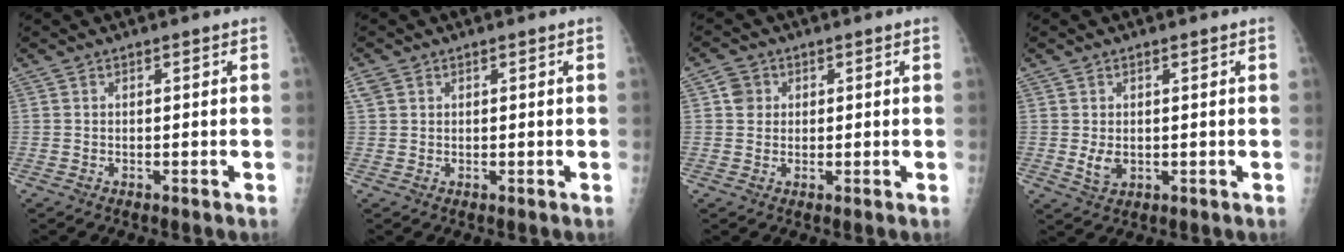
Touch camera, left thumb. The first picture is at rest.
{"total": 2.1, "force": [1.0, 1.6, 0.8], "torque": [-0.014, 0.008, 0.022]}
{"total": 3.1, "force": [0.8, 2.8, 0.9], "torque": [0.000, 0.000, 0.009]}
{"total": 3.0, "force": [0.1, 2.2, 2.1], "torque": [-0.032, -0.008, 0.007]}